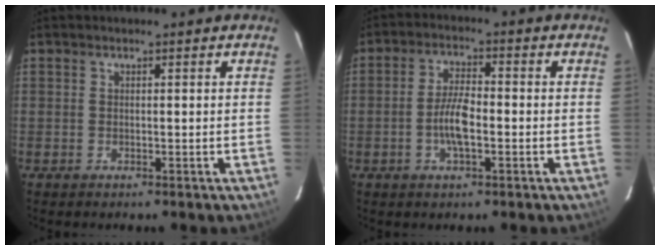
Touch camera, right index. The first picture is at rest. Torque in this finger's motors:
{"motor_torque": [0.97, -0.45, 0.19, 0.07]}